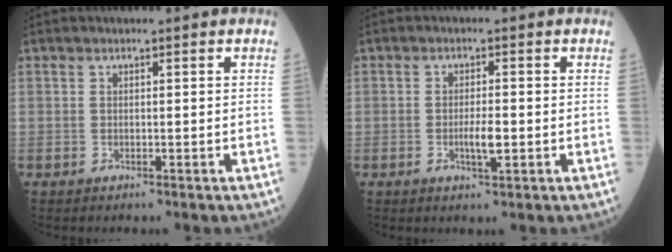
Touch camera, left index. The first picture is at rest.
{"total": 2.9, "force": [-0.6, 0.5, 2.8], "torque": [-0.054, -0.001, -0.009]}